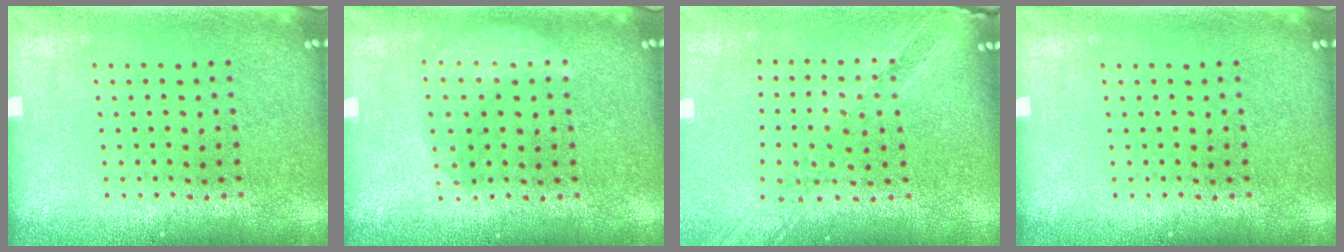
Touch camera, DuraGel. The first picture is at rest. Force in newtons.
{"total": 2.3, "press": 2.3, "slide": 0.3}
{"total": 1.1, "press": 1.1, "slide": 0.2}
{"total": 0.0}